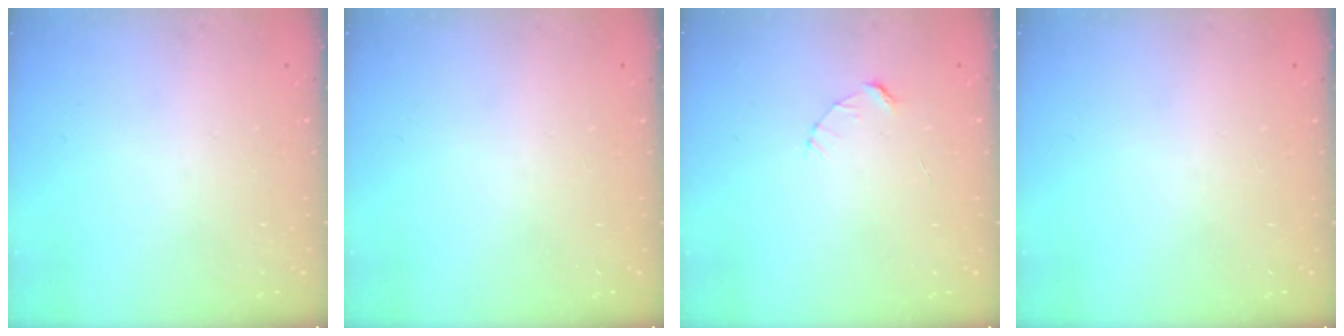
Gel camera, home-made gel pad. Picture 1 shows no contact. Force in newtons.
{"total": 0.0}
{"total": 2.7, "press": 2.7, "slide": 0.3}
{"total": 0.0}